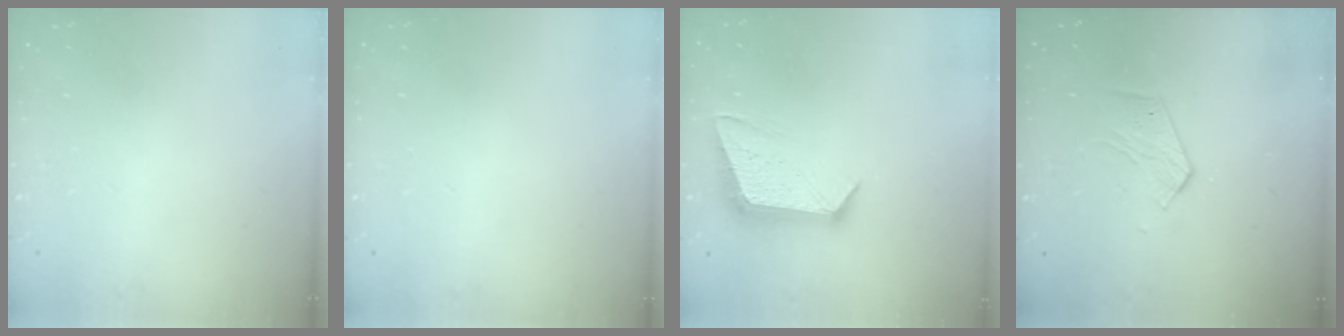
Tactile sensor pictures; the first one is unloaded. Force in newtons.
{"total": 0.0}
{"total": 12.2, "press": 12.1, "slide": 0.8}
{"total": 4.9, "press": 4.8, "slide": 0.4}